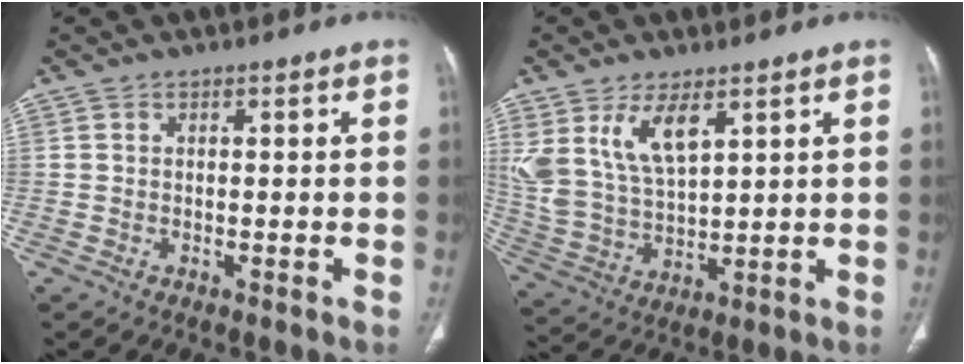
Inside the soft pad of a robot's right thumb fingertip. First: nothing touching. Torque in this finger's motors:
{"motor_torque": [0.09, 0.52, 0.85, 0.99, 0.11]}